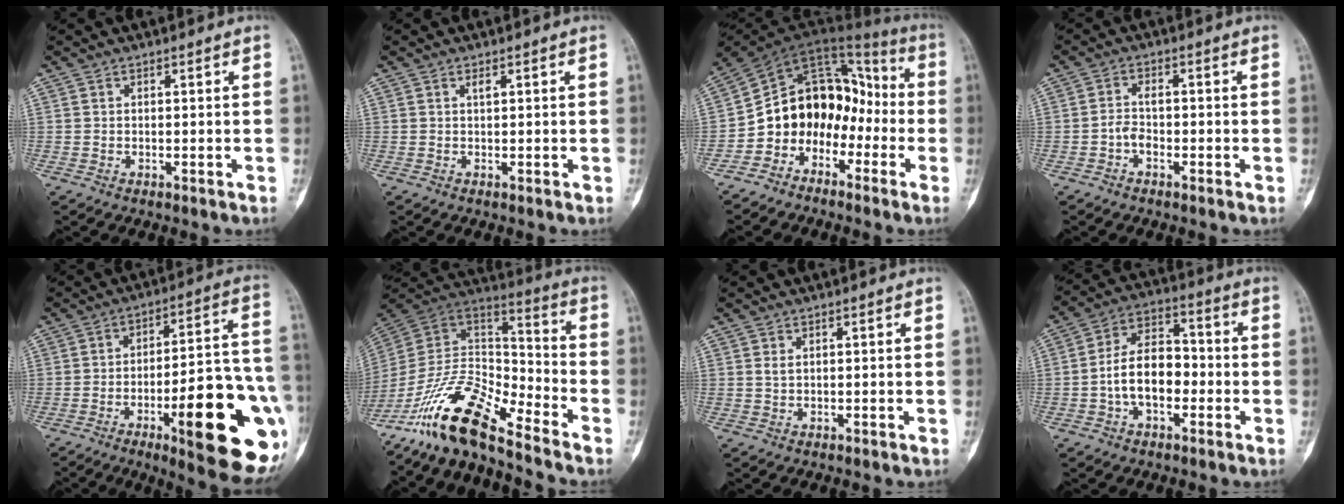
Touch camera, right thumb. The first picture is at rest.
{"total": 0.7, "force": [0.3, 0.2, 0.6], "torque": [-0.012, -0.001, 0.005]}
{"total": 14.4, "force": [-5.2, 11.2, 7.5], "torque": [-0.078, 0.105, -0.098]}
{"total": 2.6, "force": [-1.2, 1.6, 1.7], "torque": [-0.030, 0.012, -0.027]}
{"total": 25.3, "force": [-8.8, 6.8, 22.7], "torque": [-0.250, 0.029, -0.112]}
{"total": 16.9, "force": [-12.9, 4.8, 9.7], "torque": [-0.171, 0.093, -0.247]}
{"total": 0.9, "force": [0.3, 0.3, 0.7], "torque": [-0.018, 0.006, 0.009]}
{"total": 11.2, "force": [-2.2, 6.9, 8.5], "torque": [-0.131, 0.040, -0.050]}